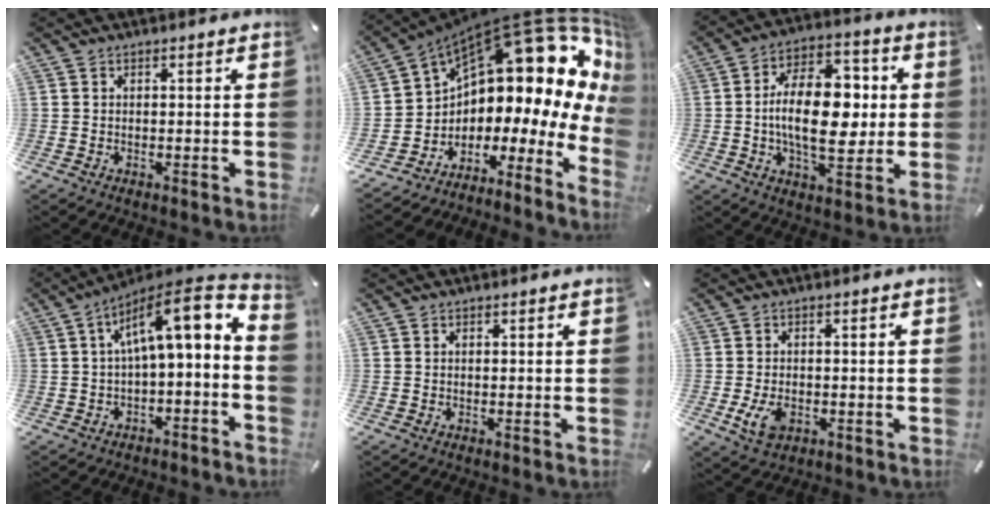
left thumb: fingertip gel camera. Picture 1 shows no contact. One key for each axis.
{"total": 17.5, "fx": 12.9, "fy": 7.9, "fz": 8.8, "tx": -0.106, "ty": -0.143, "tz": 0.228}
{"total": 18.0, "fx": -0.1, "fy": 10.3, "fz": 14.8, "tx": -0.248, "ty": 0.004, "tz": -0.004}
{"total": 12.5, "fx": 3.5, "fy": 4.2, "fz": 11.2, "tx": -0.173, "ty": -0.025, "tz": 0.055}
{"total": 0.0}
{"total": 4.9, "fx": -1.5, "fy": 3.2, "fz": 3.3, "tx": -0.082, "ty": -0.002, "tz": -0.029}